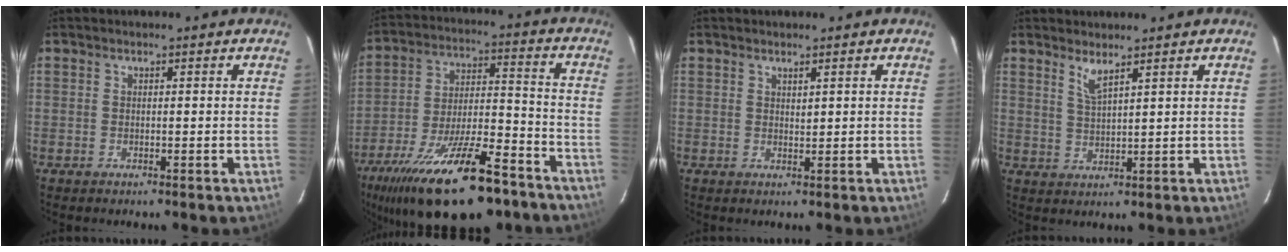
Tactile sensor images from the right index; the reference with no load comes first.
{"total": 24.3, "force": [-17.1, 7.4, 15.6], "torque": [-0.287, -0.031, -0.266]}
{"total": 0.9, "force": [0.7, 0.3, 0.6], "torque": [-0.009, 0.002, 0.013]}
{"total": 3.1, "force": [2.4, 0.2, 1.9], "torque": [-0.039, -0.003, 0.045]}